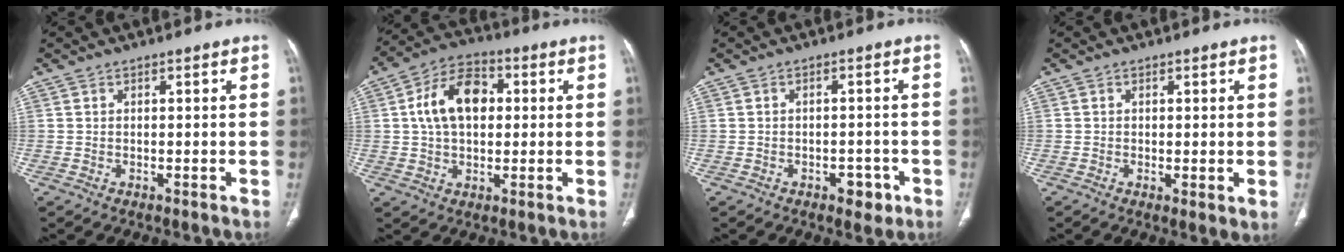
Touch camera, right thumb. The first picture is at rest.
{"total": 12.1, "force": [2.0, 7.9, 8.9], "torque": [-0.144, 0.020, 0.027]}
{"total": 3.8, "force": [-1.9, 2.2, 2.4], "torque": [-0.017, 0.011, -0.021]}
{"total": 2.6, "force": [-0.1, 0.7, 2.5], "torque": [-0.047, -0.012, -0.004]}